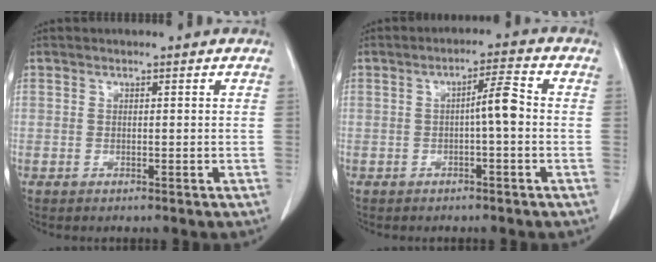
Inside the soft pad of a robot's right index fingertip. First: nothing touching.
{"total": 4.1, "force": [-0.4, 0.3, 4.1], "torque": [-0.062, 0.009, -0.007]}